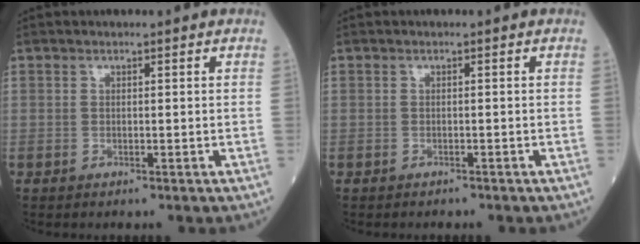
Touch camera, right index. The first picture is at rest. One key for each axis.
{"total": 1.0, "fx": -0.9, "fy": 0.3, "fz": 0.1, "tx": -0.009, "ty": -0.001, "tz": -0.013}